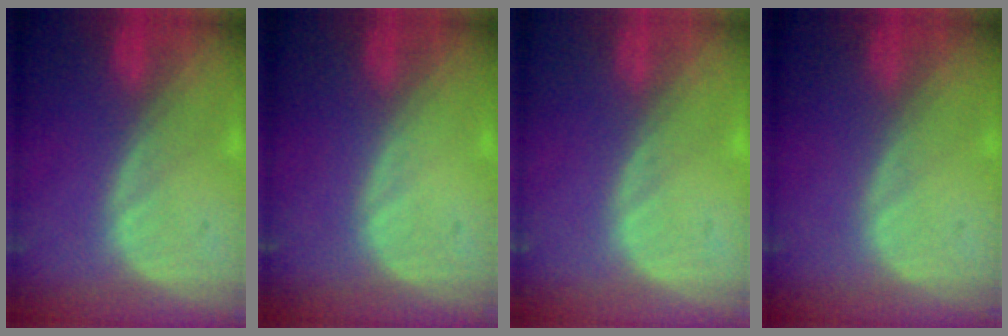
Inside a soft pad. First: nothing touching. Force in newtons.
{"total": 0.0}
{"total": 0.0}
{"total": 0.0}